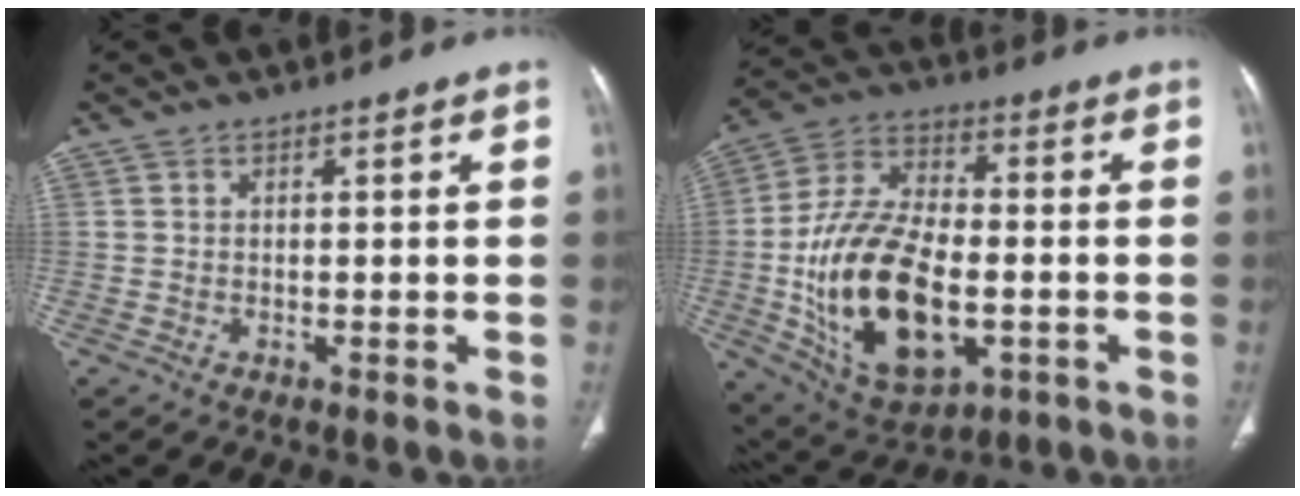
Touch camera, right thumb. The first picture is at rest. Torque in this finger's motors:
{"motor_torque": [0.29, 1.40, 2.26, -0.51, 0.43]}